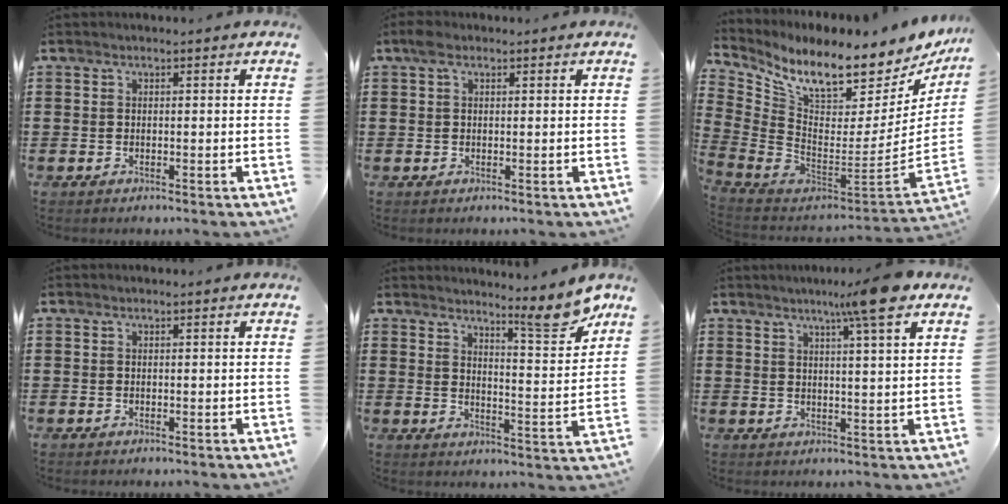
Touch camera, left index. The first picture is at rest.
{"total": 1.7, "force": [0.8, 1.0, 1.1], "torque": [-0.026, 0.008, 0.014]}
{"total": 10.0, "force": [8.0, 2.5, 5.5], "torque": [-0.123, -0.082, 0.133]}
{"total": 0.0}
{"total": 8.6, "force": [7.0, 0.8, 4.8], "torque": [-0.063, -0.046, 0.112]}
{"total": 8.6, "force": [5.8, -0.8, 6.2], "torque": [-0.112, -0.011, 0.094]}